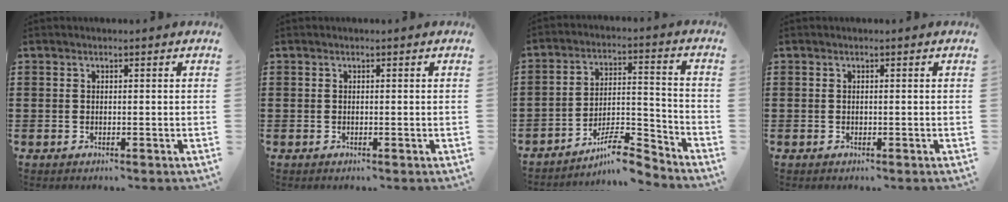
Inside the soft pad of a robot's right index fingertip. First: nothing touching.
{"total": 0.0}
{"total": 9.4, "force": [-7.6, 2.2, 5.1], "torque": [-0.078, 0.025, -0.139]}
{"total": 0.0}